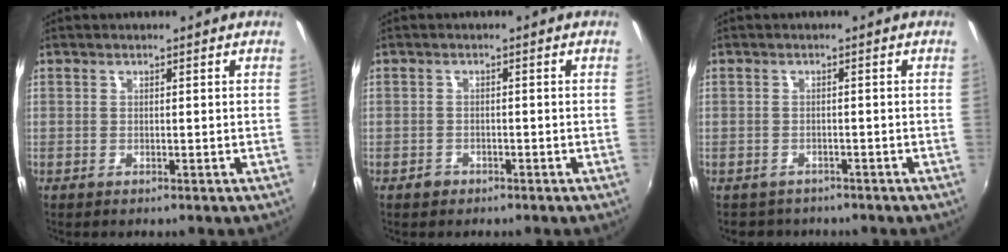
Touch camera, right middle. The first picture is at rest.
{"total": 1.6, "force": [-1.0, 1.2, 0.3], "torque": [-0.008, 0.002, -0.014]}
{"total": 3.1, "force": [-2.4, 1.9, 0.3], "torque": [-0.015, -0.008, -0.036]}